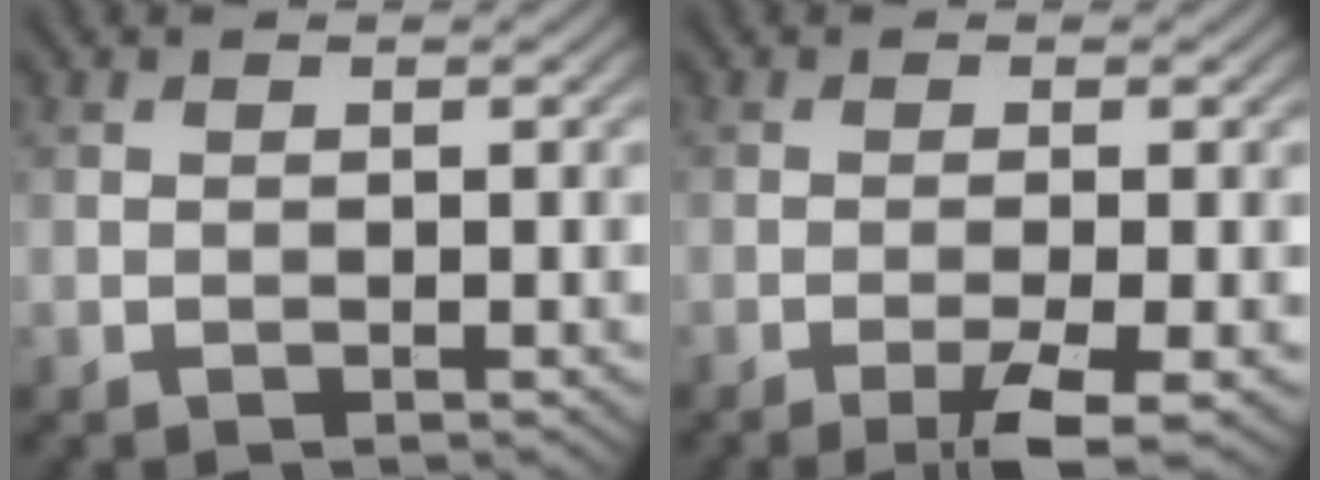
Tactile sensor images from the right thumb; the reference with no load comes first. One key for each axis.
{"total": 3.8, "fx": -1.9, "fy": 0.3, "fz": 3.3, "tx": -0.056, "ty": 0.005, "tz": -0.040}